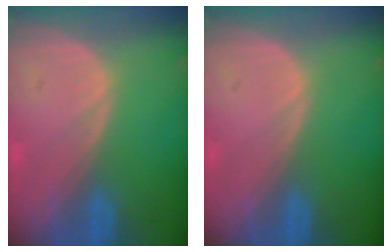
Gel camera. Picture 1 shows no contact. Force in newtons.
{"total": 0.0}